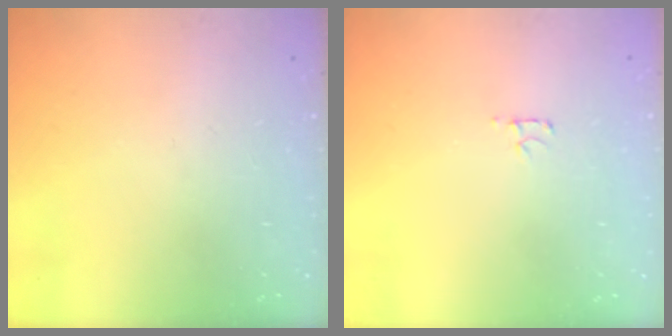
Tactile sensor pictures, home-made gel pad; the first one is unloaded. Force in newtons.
{"total": 3.1, "press": 3.1, "slide": 0.4}